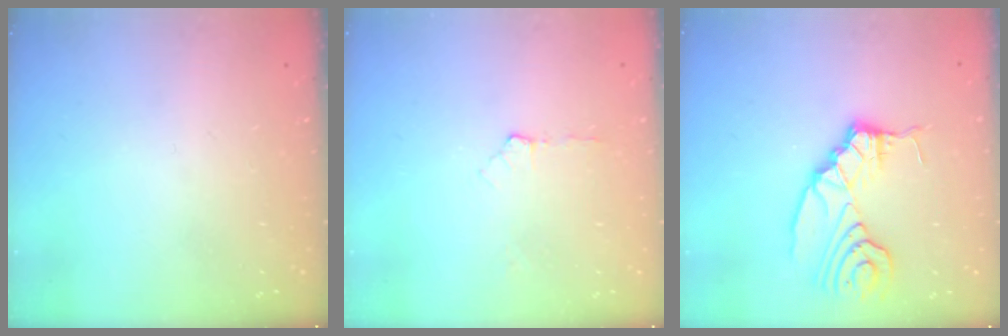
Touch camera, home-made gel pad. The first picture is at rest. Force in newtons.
{"total": 5.8, "press": 4.7, "slide": 3.4}
{"total": 9.1, "press": 9.1, "slide": 0.3}